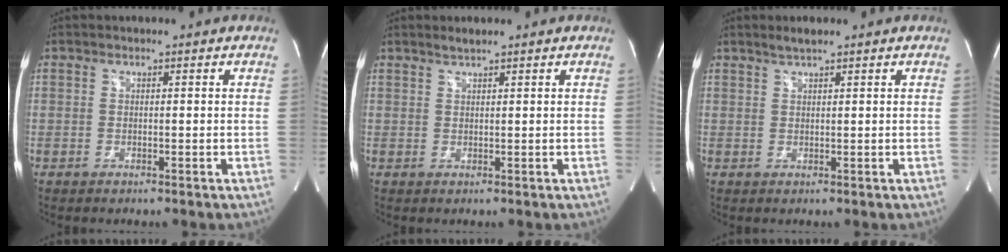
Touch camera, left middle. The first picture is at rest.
{"total": 1.2, "force": [1.1, 0.0, 0.5], "torque": [-0.013, 0.004, 0.024]}
{"total": 1.8, "force": [1.5, 0.1, 1.0], "torque": [-0.027, 0.005, 0.030]}